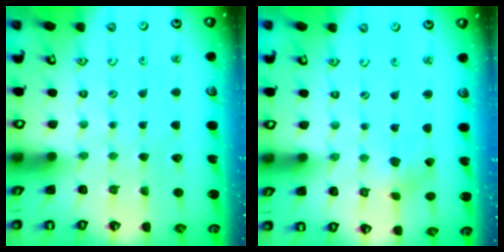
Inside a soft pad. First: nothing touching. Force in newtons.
{"total": 2.2, "press": 2.2, "slide": 0.4}